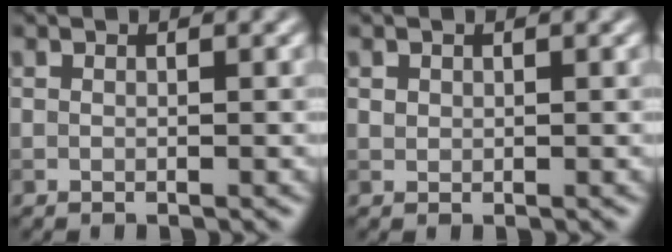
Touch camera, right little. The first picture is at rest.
{"total": 0.6, "force": [0.3, 0.5, 0.1], "torque": [0.000, -0.003, 0.008]}